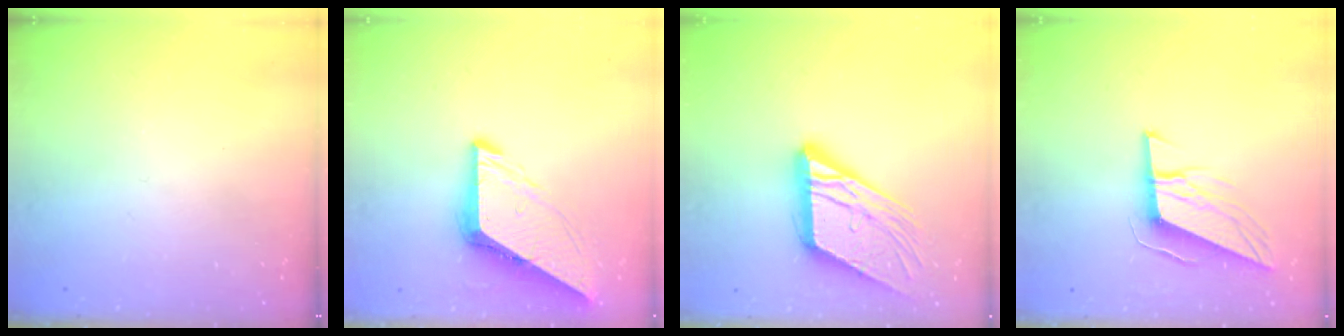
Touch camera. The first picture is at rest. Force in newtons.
{"total": 8.6, "press": 8.5, "slide": 1.1}
{"total": 15.7, "press": 15.6, "slide": 1.8}
{"total": 10.3, "press": 10.0, "slide": 2.8}